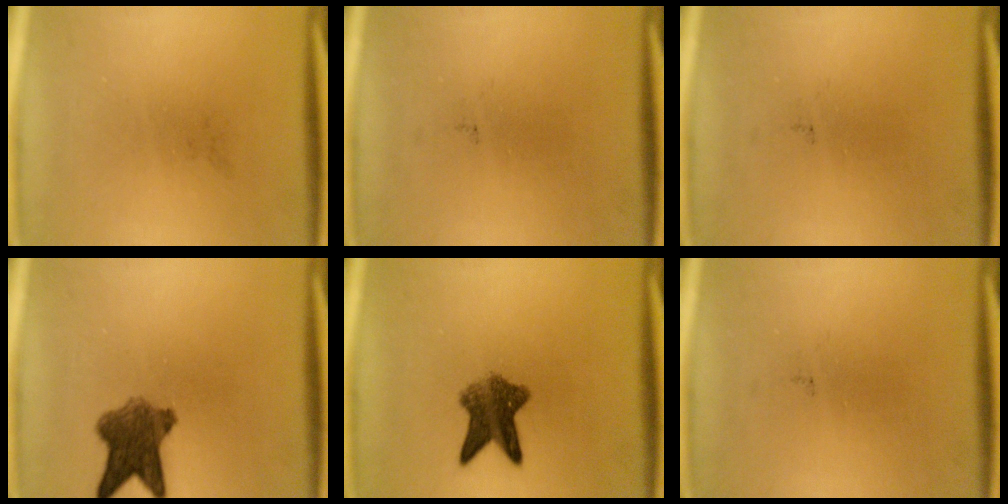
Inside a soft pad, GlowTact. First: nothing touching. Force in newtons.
{"total": 0.0}
{"total": 0.0}
{"total": 7.8}
{"total": 6.8}
{"total": 0.0}